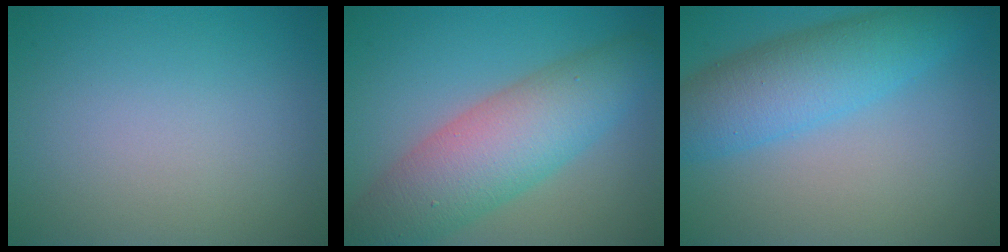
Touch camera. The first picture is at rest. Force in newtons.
{"total": 8.0, "press": 8.0, "slide": 0.4}
{"total": 6.5, "press": 6.5, "slide": 0.2}